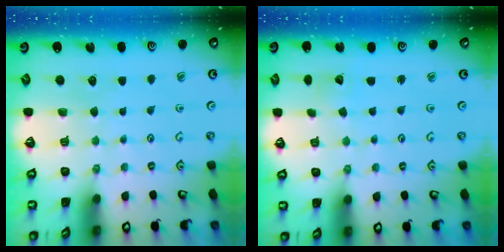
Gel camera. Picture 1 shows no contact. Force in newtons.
{"total": 1.8, "press": 1.8, "slide": 0.1}